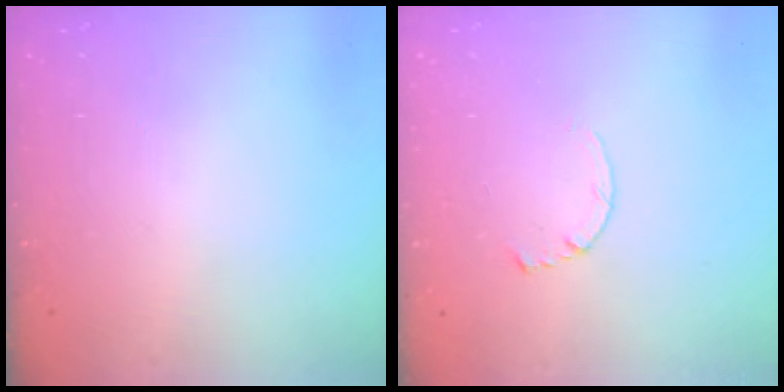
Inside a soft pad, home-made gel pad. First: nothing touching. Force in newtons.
{"total": 3.5, "press": 3.5, "slide": 0.4}